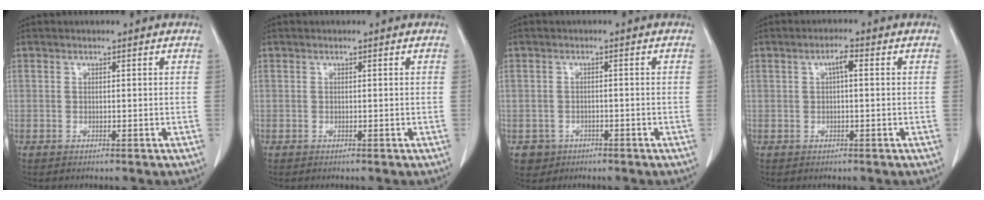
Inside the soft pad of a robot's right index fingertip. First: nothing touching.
{"total": 0.0}
{"total": 3.6, "force": [-1.6, 3.2, 0.3], "torque": [0.000, 0.009, -0.021]}
{"total": 2.8, "force": [0.6, 0.8, 2.6], "torque": [-0.049, 0.010, 0.012]}